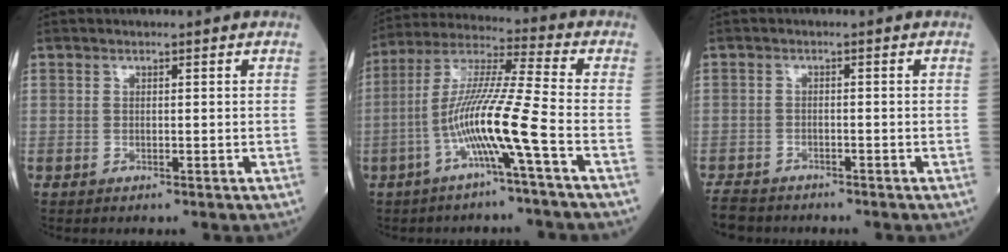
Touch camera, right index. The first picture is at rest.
{"total": 11.6, "force": [-4.3, -1.4, 10.7], "torque": [-0.214, 0.007, -0.087]}
{"total": 4.5, "force": [-4.1, 1.8, 0.4], "torque": [-0.010, -0.008, -0.076]}